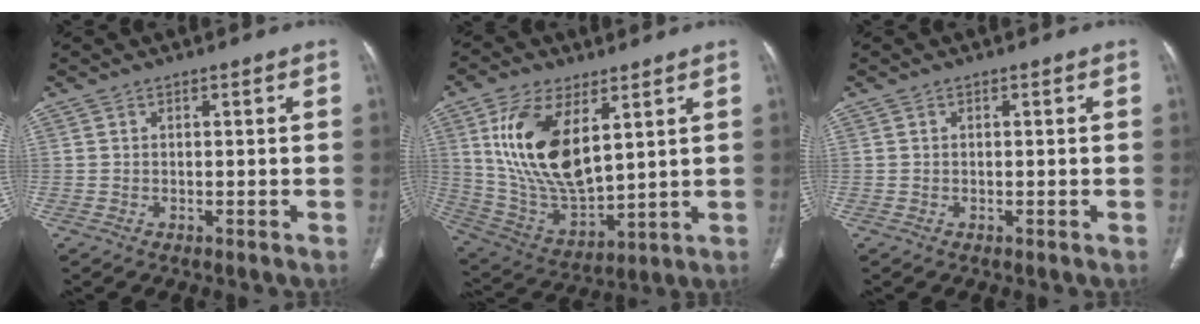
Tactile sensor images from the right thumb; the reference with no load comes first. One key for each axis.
{"total": 18.0, "fx": 6.3, "fy": 9.0, "fz": 14.3, "tx": -0.258, "ty": -0.028, "tz": 0.132}
{"total": 0.0}